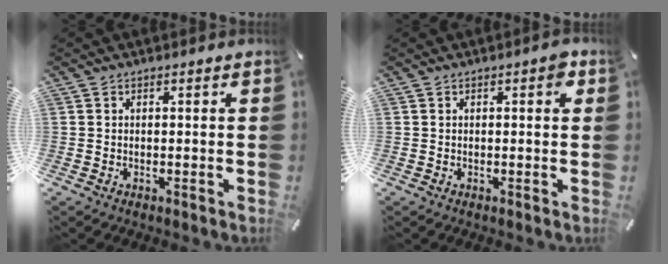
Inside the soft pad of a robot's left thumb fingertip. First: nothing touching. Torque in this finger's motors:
{"motor_torque": [0.28, 0.26, 0.44, -0.13, 0.00]}